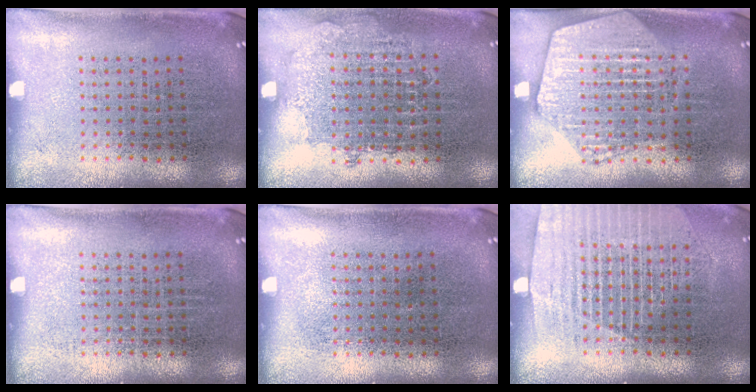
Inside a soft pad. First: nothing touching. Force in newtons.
{"total": 0.7, "press": 0.7, "slide": 0.2}
{"total": 1.8, "press": 1.8, "slide": 0.2}
{"total": 0.0}
{"total": 0.0}
{"total": 1.4, "press": 1.3, "slide": 0.5}